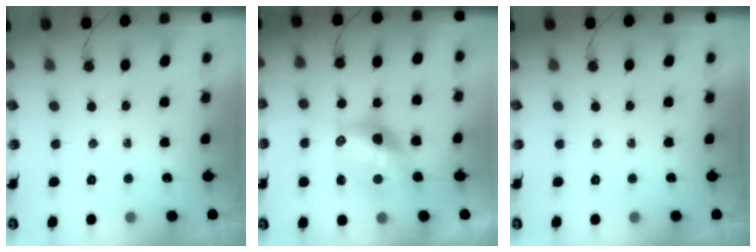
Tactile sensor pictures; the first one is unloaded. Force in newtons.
{"total": 13.5, "press": 13.5, "slide": 1.0}
{"total": 0.0}